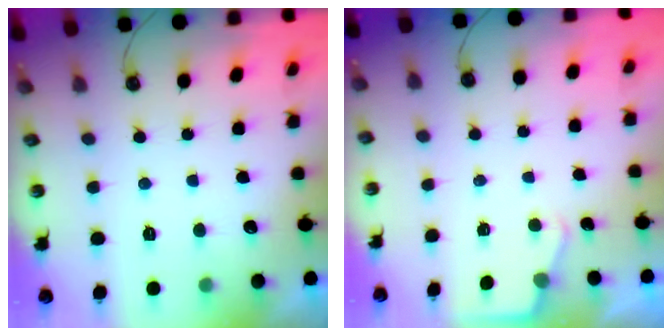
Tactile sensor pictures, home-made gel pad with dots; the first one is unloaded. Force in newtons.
{"total": 3.0, "press": 2.9, "slide": 0.5}